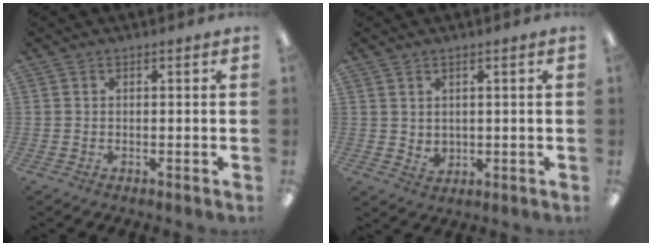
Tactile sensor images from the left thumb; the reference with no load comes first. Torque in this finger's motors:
{"motor_torque": [-0.34, -0.04, -0.28, -0.17, 0.00]}